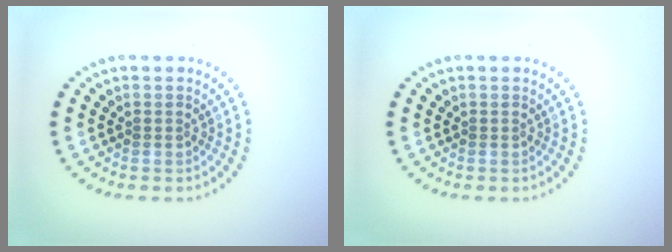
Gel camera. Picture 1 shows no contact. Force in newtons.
{"total": 0.0}